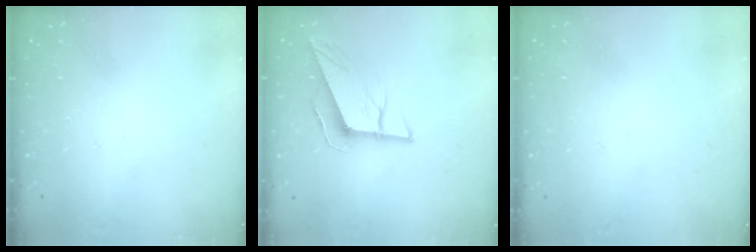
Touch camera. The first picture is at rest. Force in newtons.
{"total": 10.3, "press": 10.0, "slide": 2.8}
{"total": 2.7, "press": 2.7, "slide": 0.3}